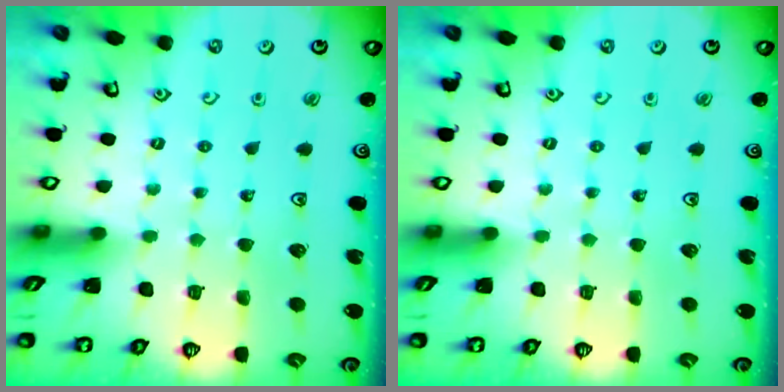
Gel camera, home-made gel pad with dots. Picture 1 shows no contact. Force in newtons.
{"total": 0.0}